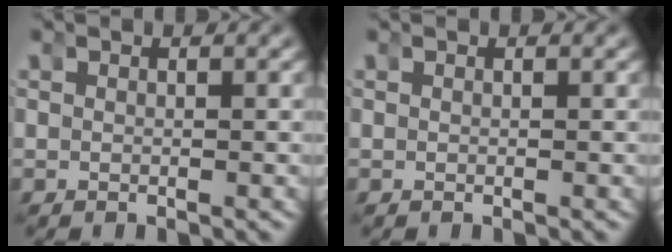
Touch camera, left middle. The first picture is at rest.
{"total": 0.0}